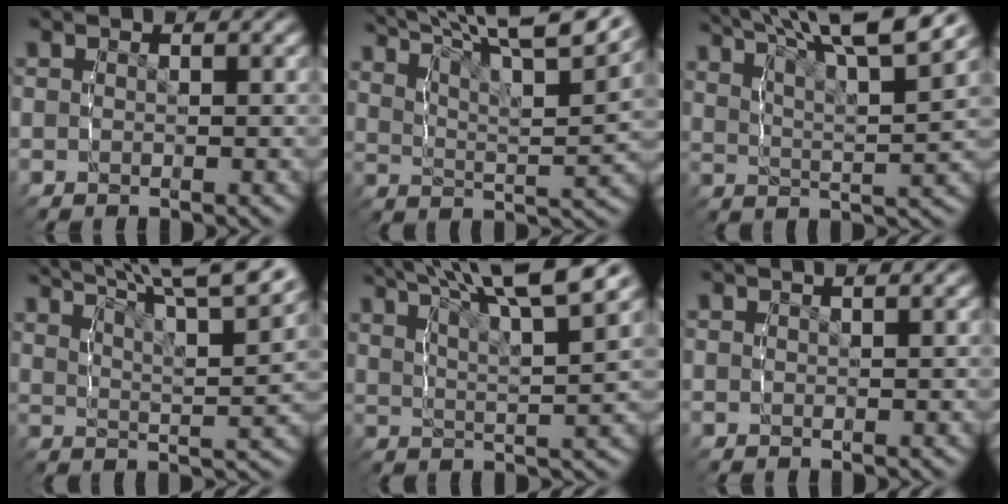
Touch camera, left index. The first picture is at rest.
{"total": 12.0, "force": [8.3, 4.7, 7.3], "torque": [-0.103, 0.033, 0.104]}
{"total": 9.1, "force": [6.1, 3.0, 6.0], "torque": [-0.091, 0.017, 0.087]}
{"total": 9.9, "force": [6.9, 3.5, 6.1], "torque": [-0.084, 0.019, 0.092]}
{"total": 8.2, "force": [5.5, 2.5, 5.5], "torque": [-0.083, 0.014, 0.079]}
{"total": 1.5, "force": [1.3, 0.1, 0.7], "torque": [-0.007, 0.006, 0.021]}